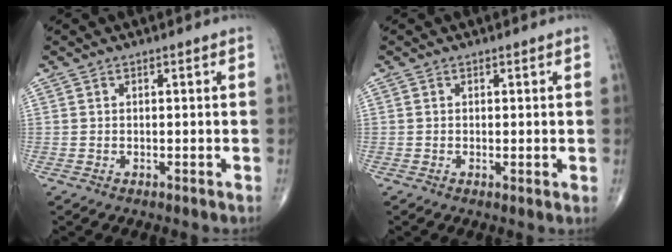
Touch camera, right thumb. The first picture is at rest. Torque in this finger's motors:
{"motor_torque": [-0.36, 0.10, 0.19, -0.02, -0.01]}